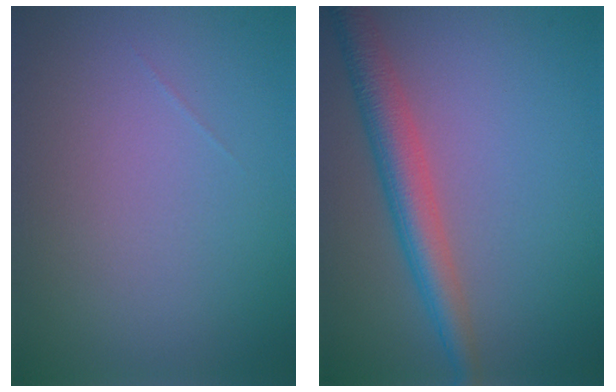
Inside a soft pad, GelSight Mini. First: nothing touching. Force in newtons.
{"total": 4.5, "press": 4.5, "slide": 0.2}